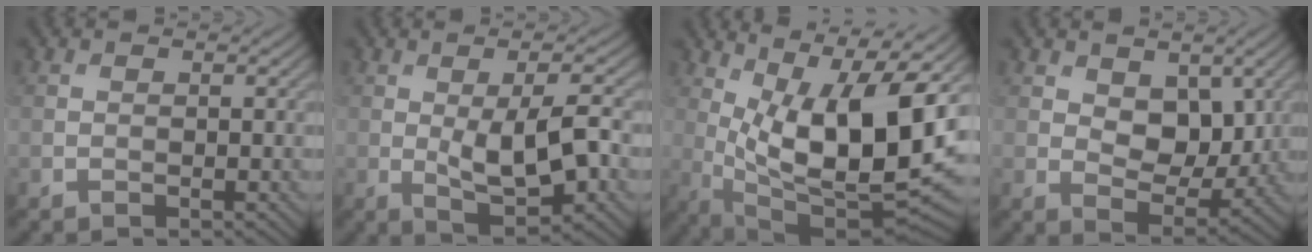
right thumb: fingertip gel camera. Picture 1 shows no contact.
{"total": 8.5, "force": [-0.6, 3.2, 7.9], "torque": [-0.137, -0.005, -0.007]}
{"total": 16.9, "force": [3.2, 6.2, 15.3], "torque": [-0.248, 0.002, 0.068]}
{"total": 6.8, "force": [2.5, 4.4, 4.6], "torque": [-0.089, -0.013, 0.035]}